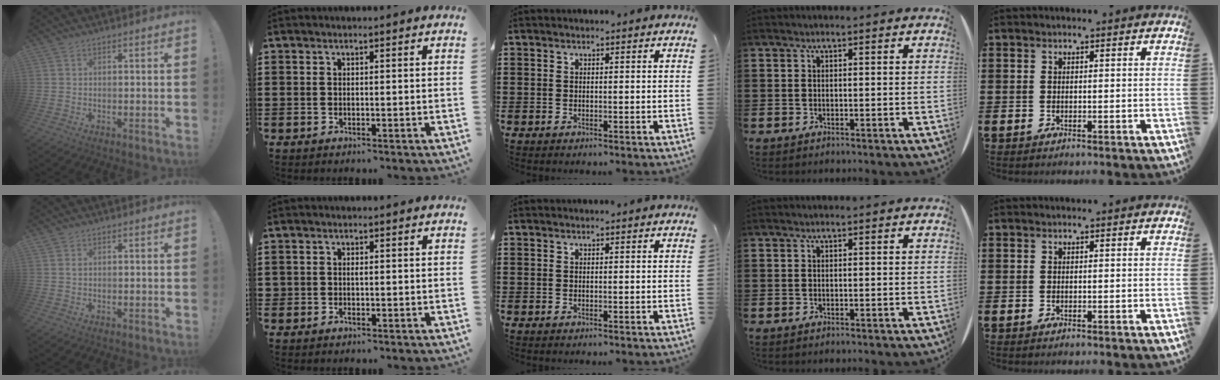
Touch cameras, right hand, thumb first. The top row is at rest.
{"thumb": {"total": 0.6, "force": [0.3, 0.1, 0.5], "torque": [-0.002, -0.003, 0.005]}, "index": {"total": 1.1, "force": [-0.2, 0.8, 0.7], "torque": [-0.016, 0.002, -0.004]}}